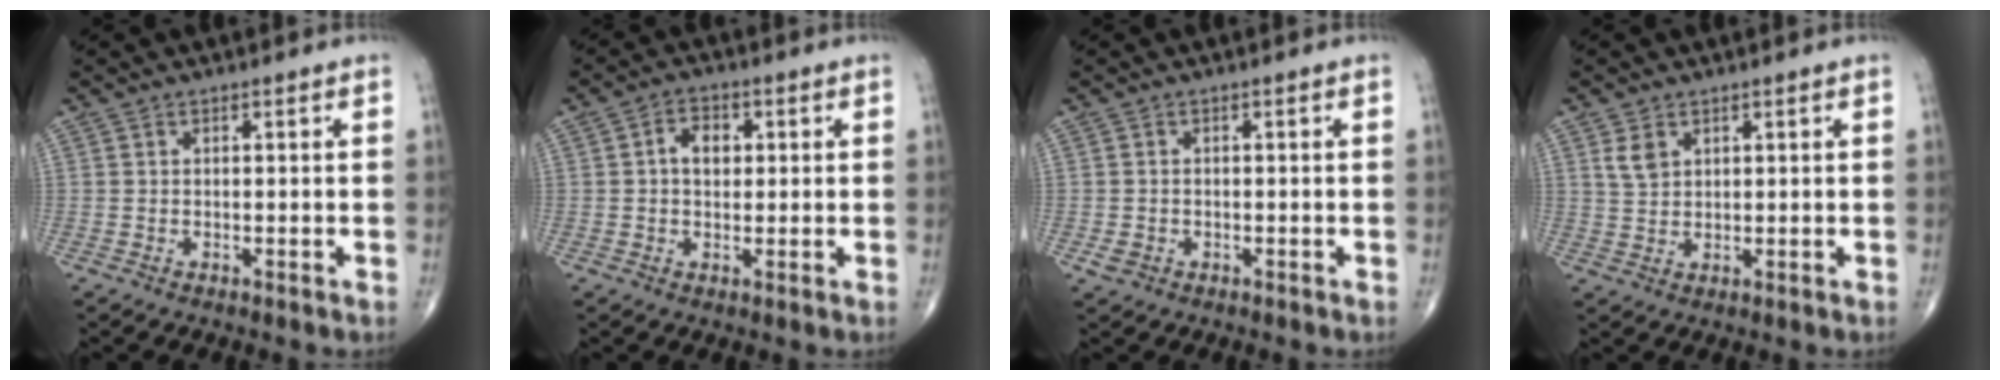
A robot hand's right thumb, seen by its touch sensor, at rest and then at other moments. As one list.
[{"total": 4.7, "force": [0.8, 3.2, 3.3], "torque": [-0.046, 0.009, 0.008]}, {"total": 1.8, "force": [-0.6, 1.5, 0.9], "torque": [-0.015, 0.004, -0.007]}, {"total": 3.4, "force": [1.6, 2.3, 1.8], "torque": [-0.029, -0.006, 0.038]}]